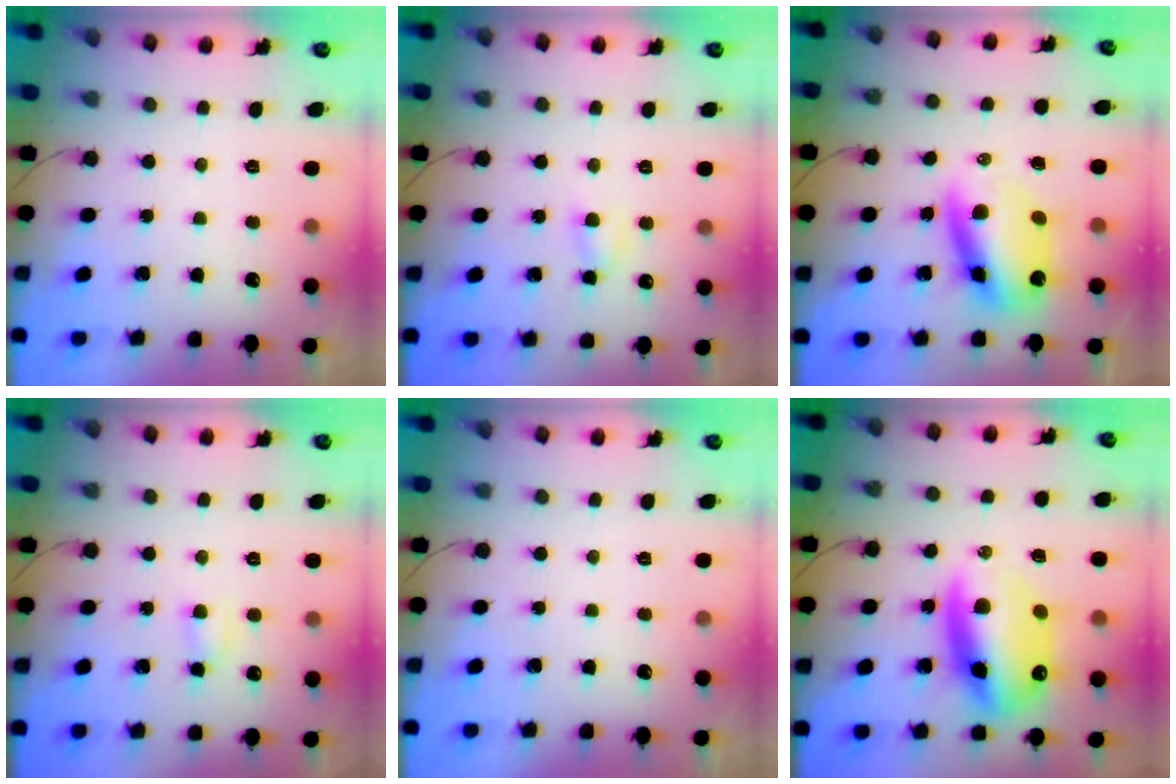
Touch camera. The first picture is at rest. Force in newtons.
{"total": 3.8, "press": 3.6, "slide": 0.9}
{"total": 10.9, "press": 10.4, "slide": 3.2}
{"total": 3.3, "press": 3.2, "slide": 1.1}
{"total": 0.0}
{"total": 15.8, "press": 15.3, "slide": 4.2}